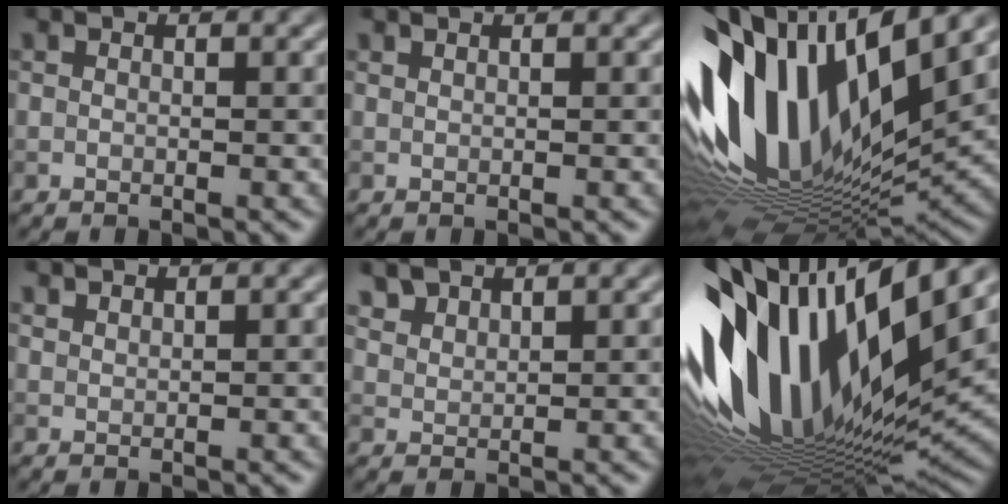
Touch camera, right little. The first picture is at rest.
{"total": 0.0}
{"total": 15.4, "force": [4.0, 7.5, 12.9], "torque": [-0.264, 0.013, 0.069]}
{"total": 1.0, "force": [1.0, 0.2, 0.1], "torque": [-0.004, 0.001, 0.023]}
{"total": 2.4, "force": [2.0, 1.2, 0.6], "torque": [-0.021, -0.003, 0.053]}
{"total": 17.9, "force": [3.4, 7.5, 15.9], "torque": [-0.295, -0.003, 0.054]}